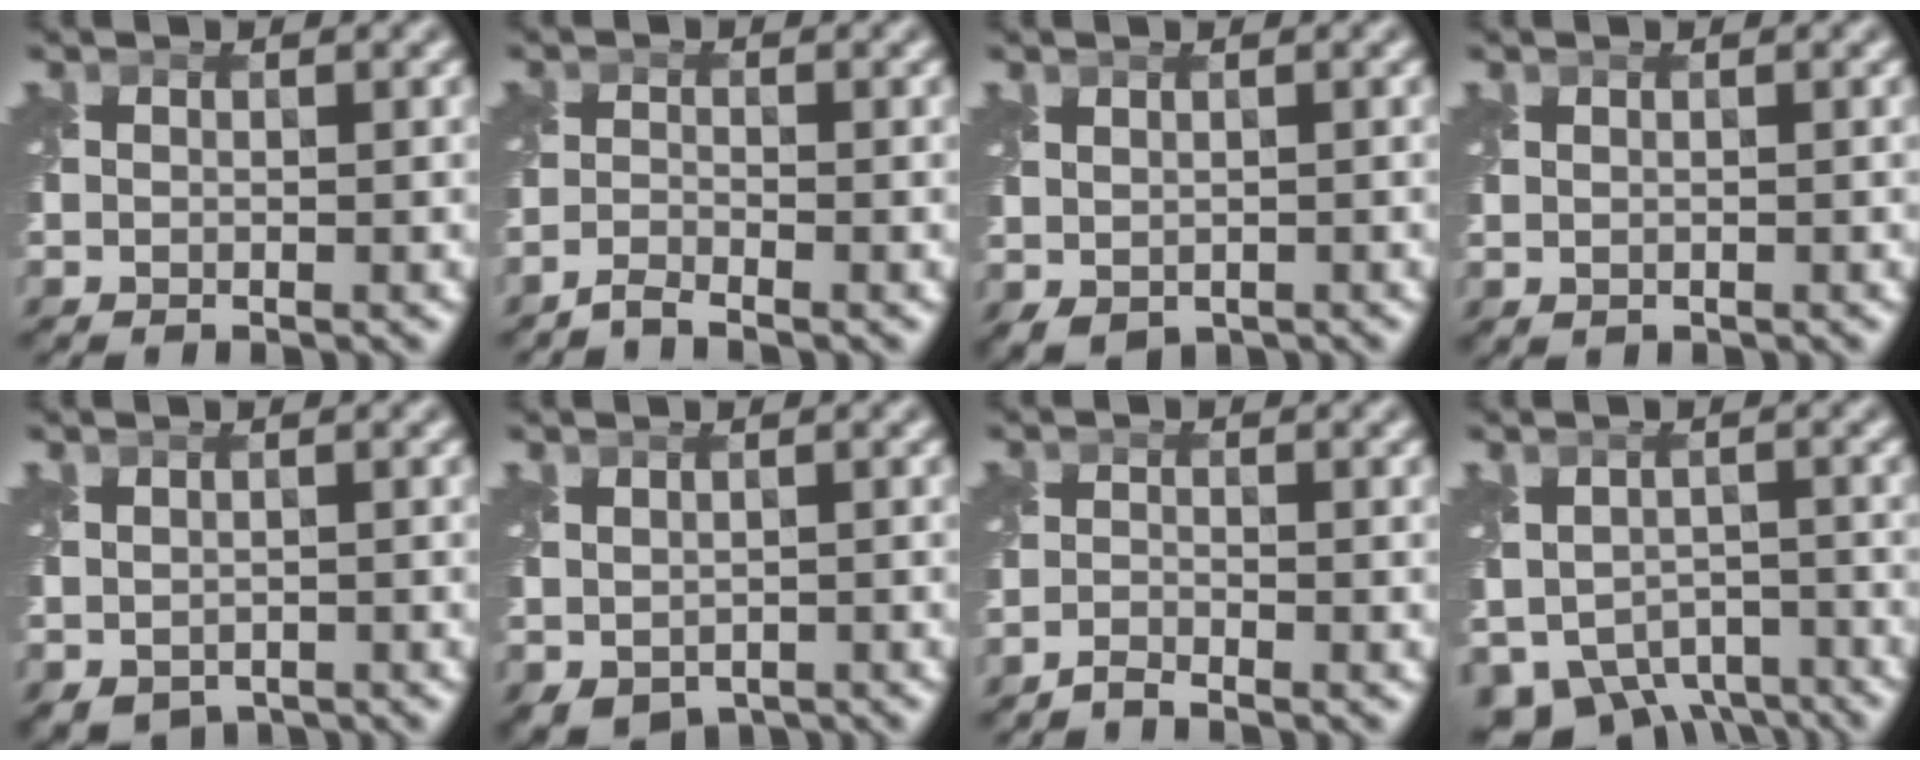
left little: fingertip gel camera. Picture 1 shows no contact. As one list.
[{"total": 1.3, "force": [-1.2, 0.0, 0.3], "torque": [-0.005, 0.002, -0.034]}, {"total": 1.2, "force": [0.1, 1.0, 0.7], "torque": [-0.021, 0.000, 0.012]}, {"total": 0.6, "force": [0.6, 0.1, -0.2], "torque": [0.004, 0.009, 0.015]}, {"total": 1.3, "force": [-0.1, 1.2, 0.7], "torque": [-0.017, -0.003, 0.007]}, {"total": 2.0, "force": [-0.2, 1.6, 1.2], "torque": [-0.027, -0.002, 0.007]}, {"total": 0.8, "force": [-0.8, 0.0, 0.1], "torque": [-0.003, 0.003, -0.024]}, {"total": 6.9, "force": [-4.4, 4.7, 2.5], "torque": [-0.045, -0.017, -0.056]}]